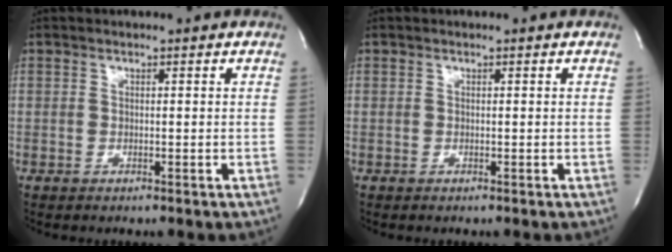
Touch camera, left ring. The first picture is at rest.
{"total": 0.0}